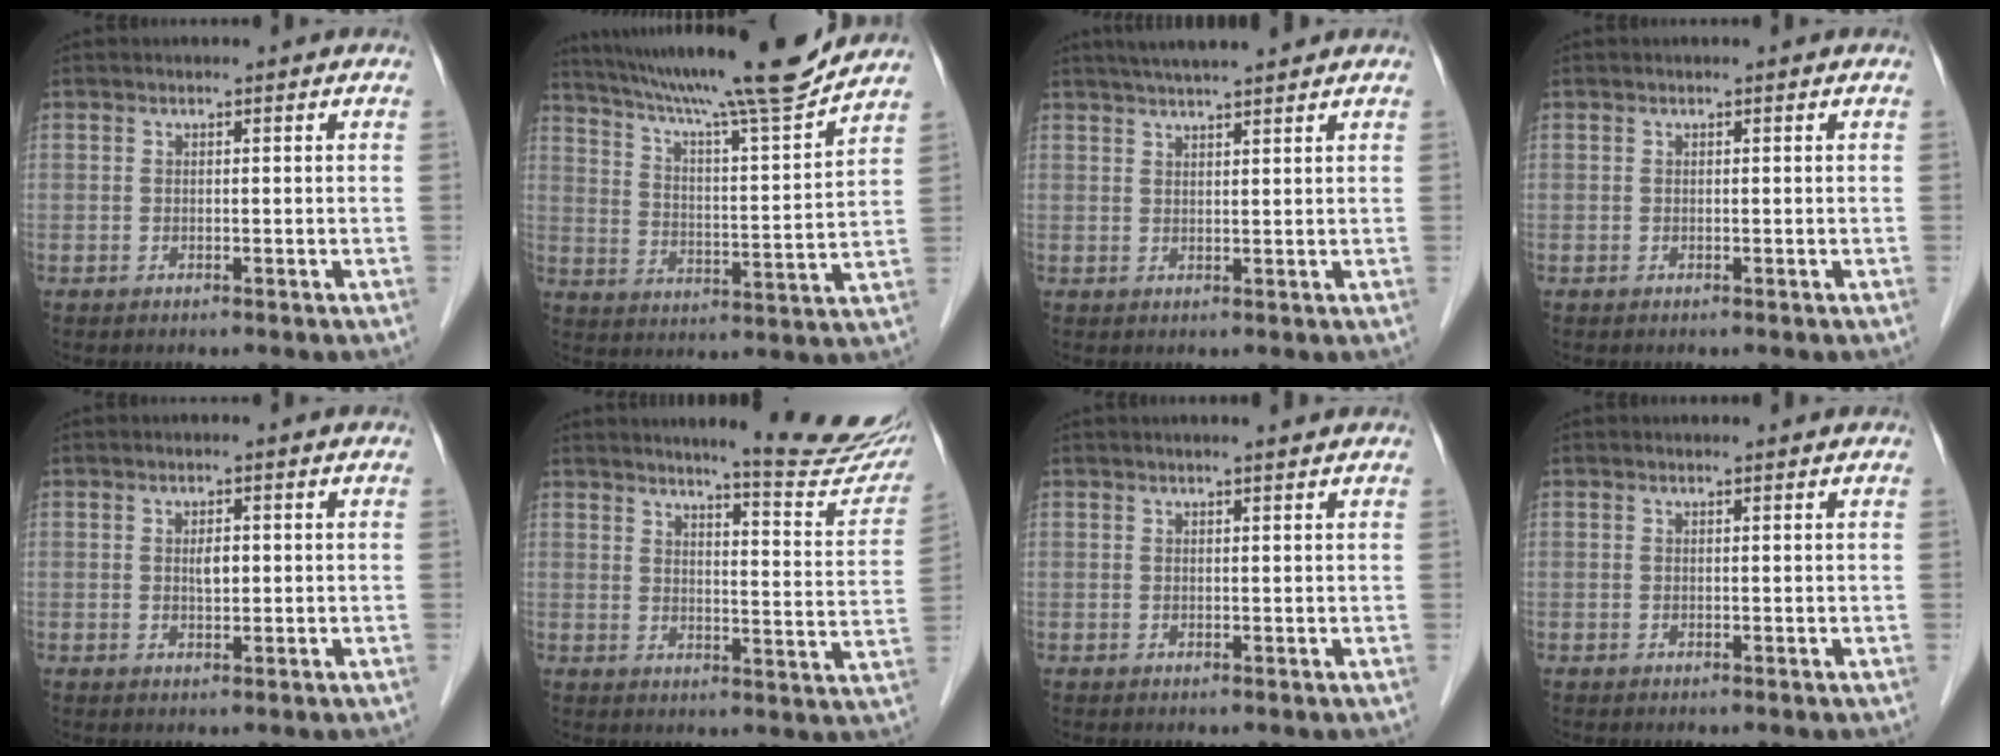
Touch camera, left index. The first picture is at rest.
{"total": 19.3, "force": [17.1, -0.7, 9.0], "torque": [-0.155, -0.016, 0.258]}
{"total": 7.8, "force": [6.7, 0.1, 3.9], "torque": [-0.060, 0.027, 0.098]}
{"total": 0.0}
{"total": 1.9, "force": [0.3, 0.8, 1.7], "torque": [-0.031, 0.000, 0.006]}
{"total": 15.7, "force": [14.2, 0.8, 6.8], "torque": [-0.081, -0.068, 0.162]}
{"total": 2.4, "force": [2.1, -0.1, 1.1], "torque": [-0.016, 0.011, 0.029]}
{"total": 0.8, "force": [0.8, 0.0, 0.1], "torque": [-0.010, 0.004, 0.011]}